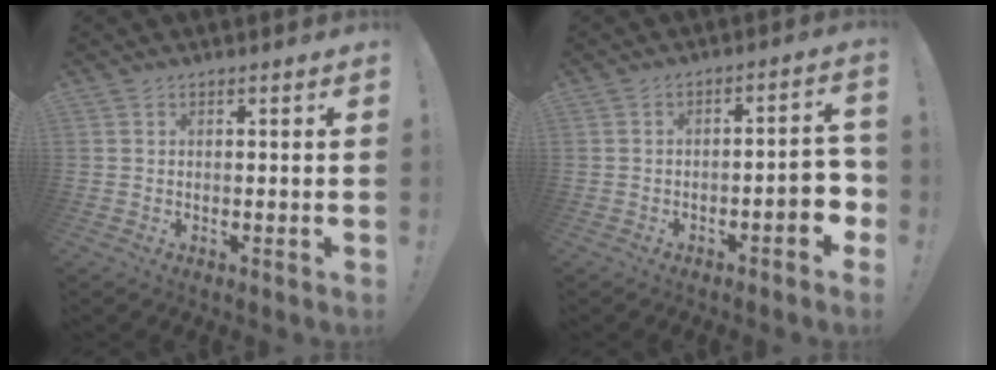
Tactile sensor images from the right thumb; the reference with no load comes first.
{"total": 7.5, "force": [-3.0, 2.1, 6.6], "torque": [-0.083, 0.011, -0.047]}